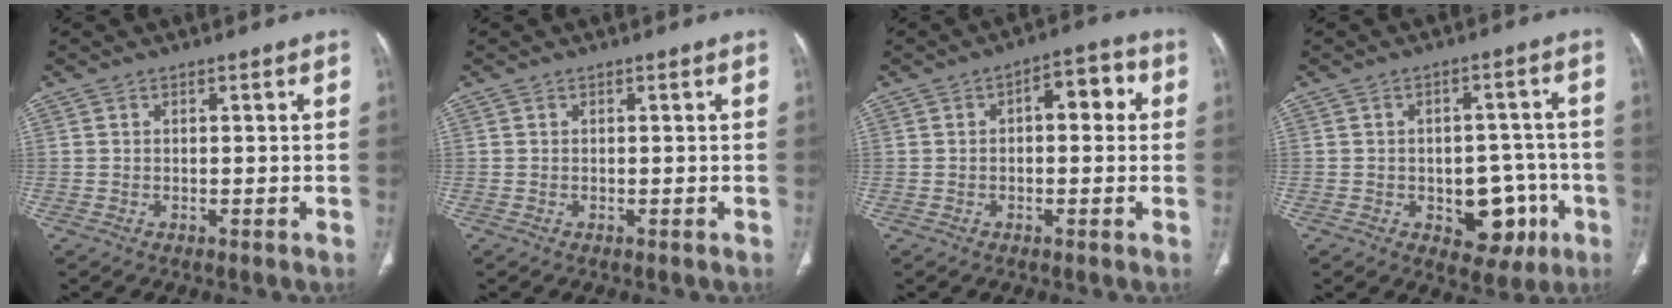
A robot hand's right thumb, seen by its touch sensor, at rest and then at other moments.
{"total": 0.0}
{"total": 6.3, "force": [1.0, 3.3, 5.2], "torque": [-0.044, 0.020, 0.005]}
{"total": 10.1, "force": [-3.3, 6.6, 7.0], "torque": [-0.045, 0.025, -0.032]}